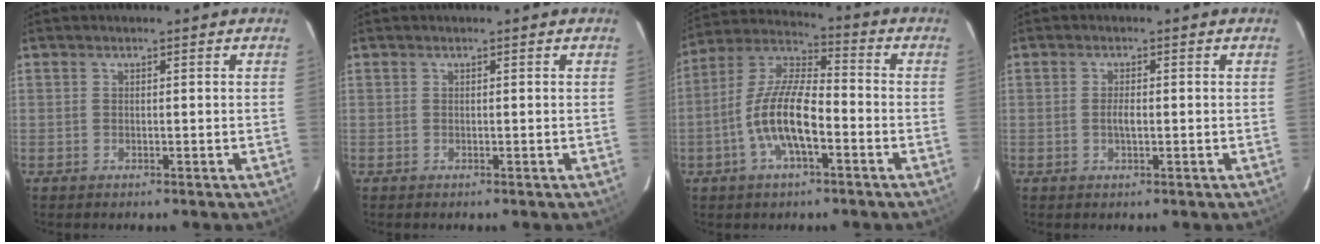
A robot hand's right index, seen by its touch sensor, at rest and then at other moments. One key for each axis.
{"total": 0.0}
{"total": 13.6, "fx": -4.6, "fy": 4.6, "fz": 12.0, "tx": -0.244, "ty": 0.003, "tz": -0.091}
{"total": 1.8, "fx": -0.3, "fy": 0.6, "fz": 1.7, "tx": -0.032, "ty": 0.000, "tz": -0.006}